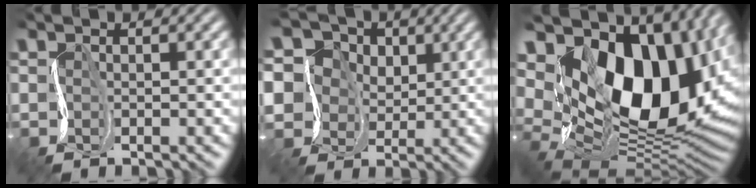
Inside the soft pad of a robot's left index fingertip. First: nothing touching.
{"total": 11.5, "force": [4.4, 9.8, 4.1], "torque": [-0.122, 0.048, 0.061]}
{"total": 16.8, "force": [6.8, 10.7, 11.1], "torque": [-0.198, 0.012, 0.119]}